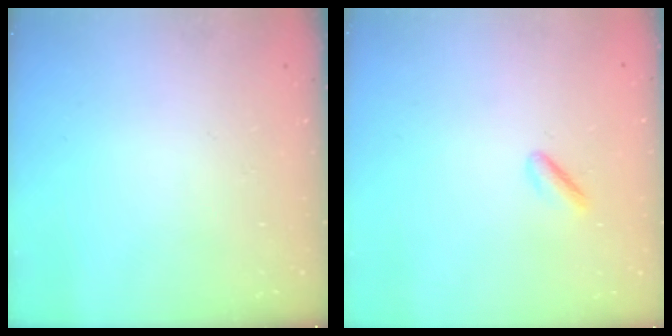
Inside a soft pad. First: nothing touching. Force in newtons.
{"total": 1.5, "press": 1.2, "slide": 0.8}